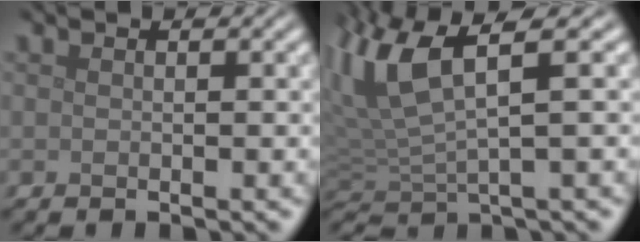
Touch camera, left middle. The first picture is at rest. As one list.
[{"total": 6.5, "force": [2.7, 1.9, 5.6], "torque": [-0.126, 0.011, 0.046]}]